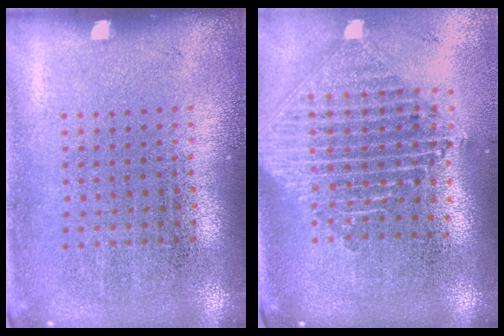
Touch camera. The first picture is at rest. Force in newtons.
{"total": 2.3, "press": 1.8, "slide": 1.4}